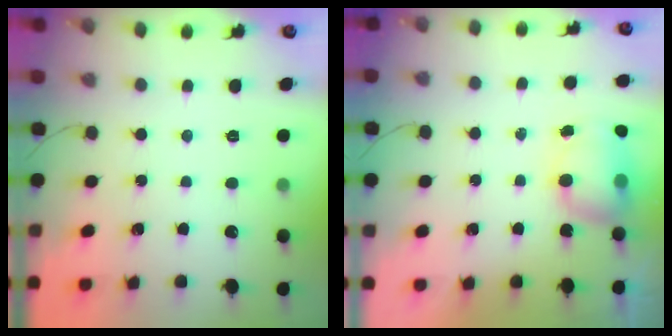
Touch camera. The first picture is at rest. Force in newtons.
{"total": 7.0, "press": 6.9, "slide": 1.3}